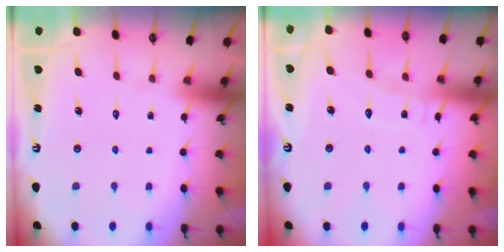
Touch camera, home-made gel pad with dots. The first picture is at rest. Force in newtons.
{"total": 6.0, "press": 6.0, "slide": 0.5}